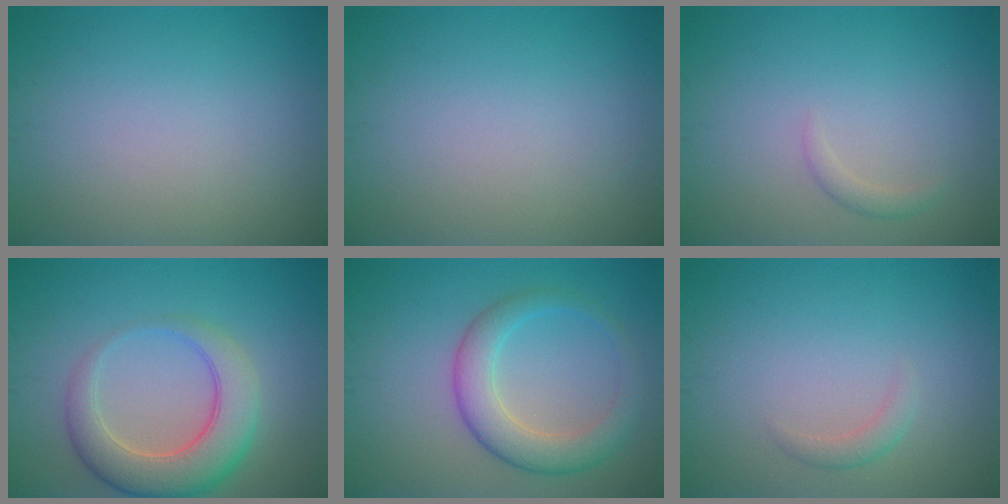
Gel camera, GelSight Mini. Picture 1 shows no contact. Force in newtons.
{"total": 0.0}
{"total": 1.0, "press": 1.0, "slide": 0.1}
{"total": 6.4, "press": 6.4, "slide": 0.2}
{"total": 4.7, "press": 4.7, "slide": 0.1}
{"total": 1.2, "press": 1.2, "slide": 0.1}